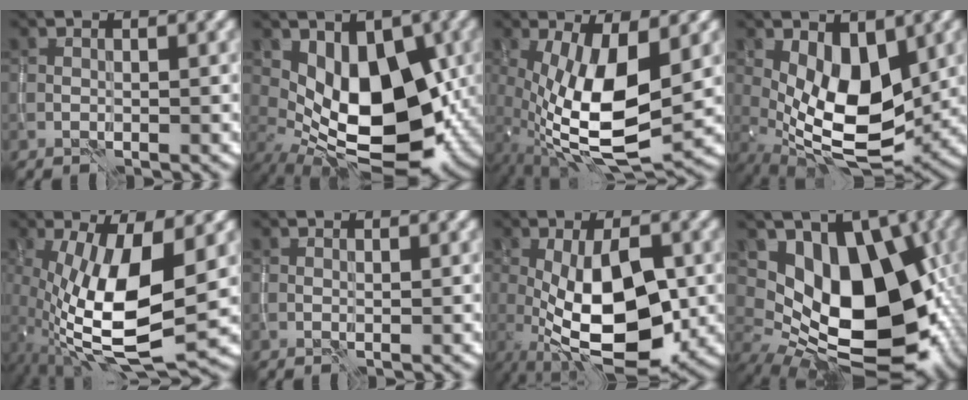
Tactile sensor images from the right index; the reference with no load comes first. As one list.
[{"total": 10.7, "force": [-0.1, 6.2, 8.7], "torque": [-0.137, -0.014, 0.005]}, {"total": 11.3, "force": [-0.6, 4.2, 10.4], "torque": [-0.198, -0.017, -0.010]}, {"total": 7.0, "force": [0.7, 3.8, 5.9], "torque": [-0.119, -0.016, 0.018]}, {"total": 12.2, "force": [-1.3, 4.2, 11.4], "torque": [-0.220, -0.016, -0.022]}, {"total": 0.0}, {"total": 10.8, "force": [-2.1, 4.7, 9.5], "torque": [-0.179, -0.011, -0.032]}, {"total": 13.5, "force": [1.0, 8.5, 10.5], "torque": [-0.145, -0.029, 0.018]}]